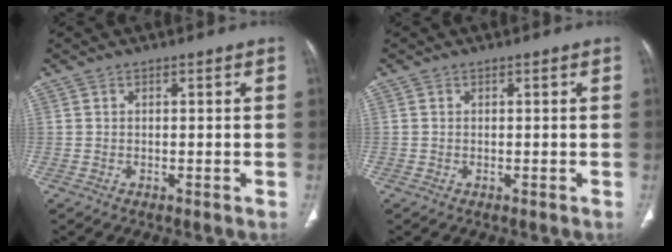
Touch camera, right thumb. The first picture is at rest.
{"total": 0.0}